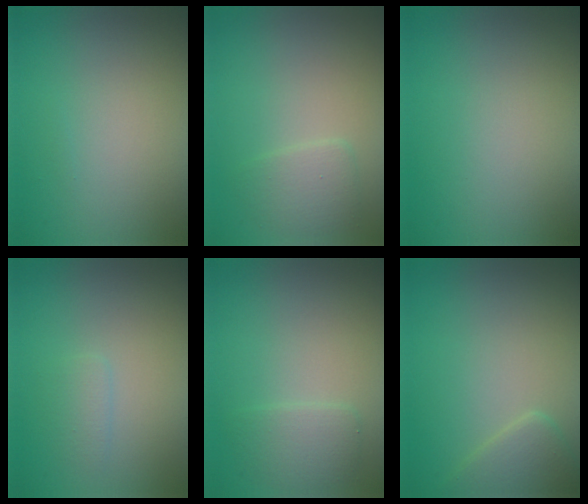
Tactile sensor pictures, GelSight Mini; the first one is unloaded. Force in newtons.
{"total": 1.8, "press": 1.8, "slide": 0.1}
{"total": 0.0}
{"total": 1.1, "press": 1.1, "slide": 0.1}
{"total": 2.0, "press": 2.0, "slide": 0.2}
{"total": 2.2, "press": 2.2, "slide": 0.2}